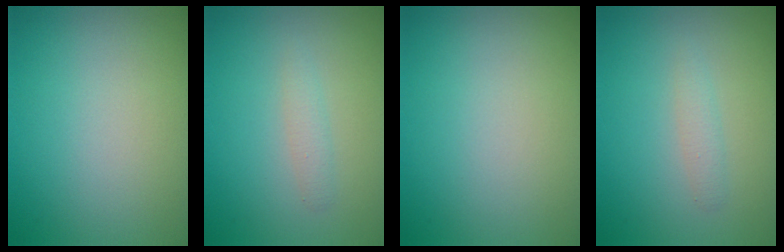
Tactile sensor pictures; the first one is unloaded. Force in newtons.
{"total": 1.1, "press": 1.1, "slide": 0.0}
{"total": 0.0}
{"total": 1.1, "press": 1.1, "slide": 0.0}